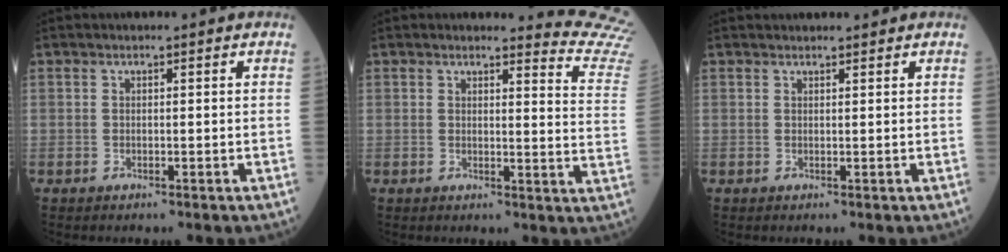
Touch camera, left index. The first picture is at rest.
{"total": 10.4, "force": [10.4, -1.0, -0.2], "torque": [0.016, -0.142, 0.076]}
{"total": 2.8, "force": [2.7, 0.5, 0.5], "torque": [-0.005, 0.021, 0.035]}